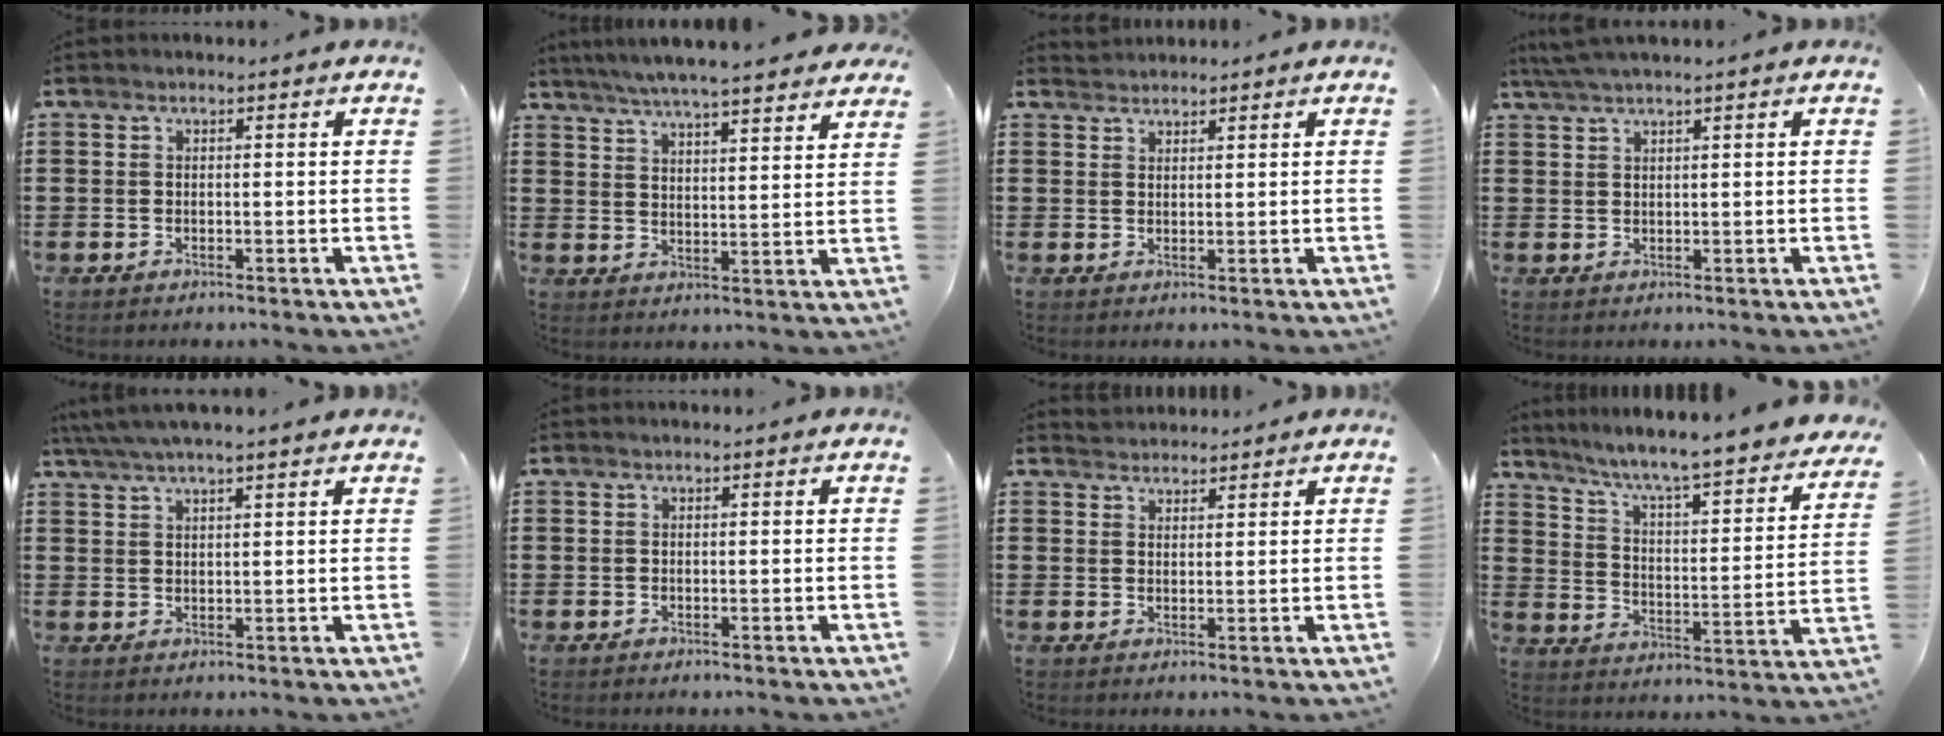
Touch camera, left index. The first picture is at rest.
{"total": 5.4, "force": [5.1, -0.1, 1.6], "torque": [-0.052, -0.025, 0.091]}
{"total": 1.4, "force": [1.4, 0.2, -0.2], "torque": [0.000, 0.001, 0.029]}
{"total": 2.1, "force": [1.6, -0.2, 1.4], "torque": [-0.028, -0.001, 0.030]}
{"total": 3.8, "force": [3.2, 0.1, 2.1], "torque": [-0.048, -0.002, 0.057]}
{"total": 0.0}
{"total": 1.8, "force": [1.7, 0.3, -0.3], "torque": [0.000, 0.003, 0.036]}
{"total": 5.6, "force": [4.7, -0.5, 3.0], "torque": [-0.078, -0.049, 0.068]}